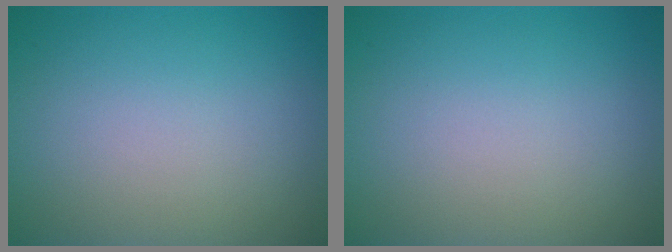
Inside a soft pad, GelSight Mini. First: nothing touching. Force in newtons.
{"total": 0.0}